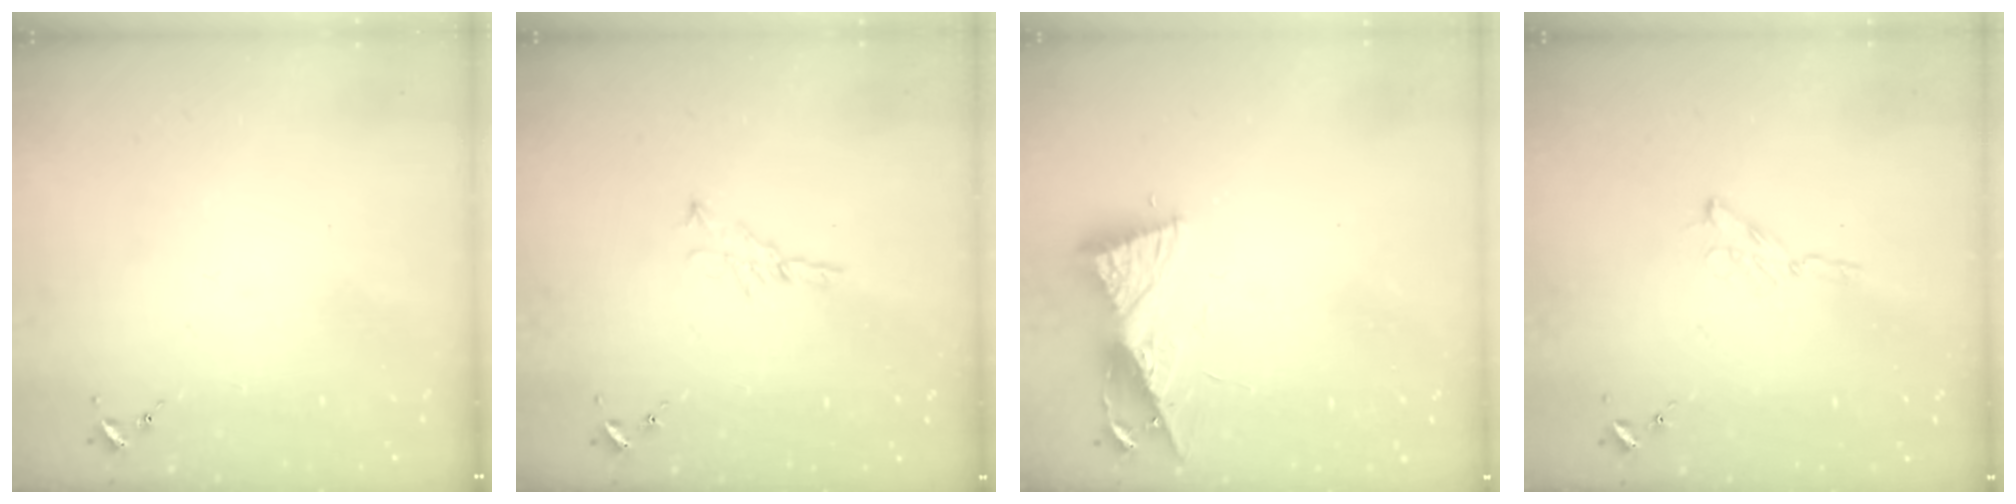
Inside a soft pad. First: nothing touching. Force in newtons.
{"total": 5.2, "press": 5.2, "slide": 0.3}
{"total": 8.7, "press": 8.7, "slide": 0.6}
{"total": 2.9, "press": 2.9, "slide": 0.3}